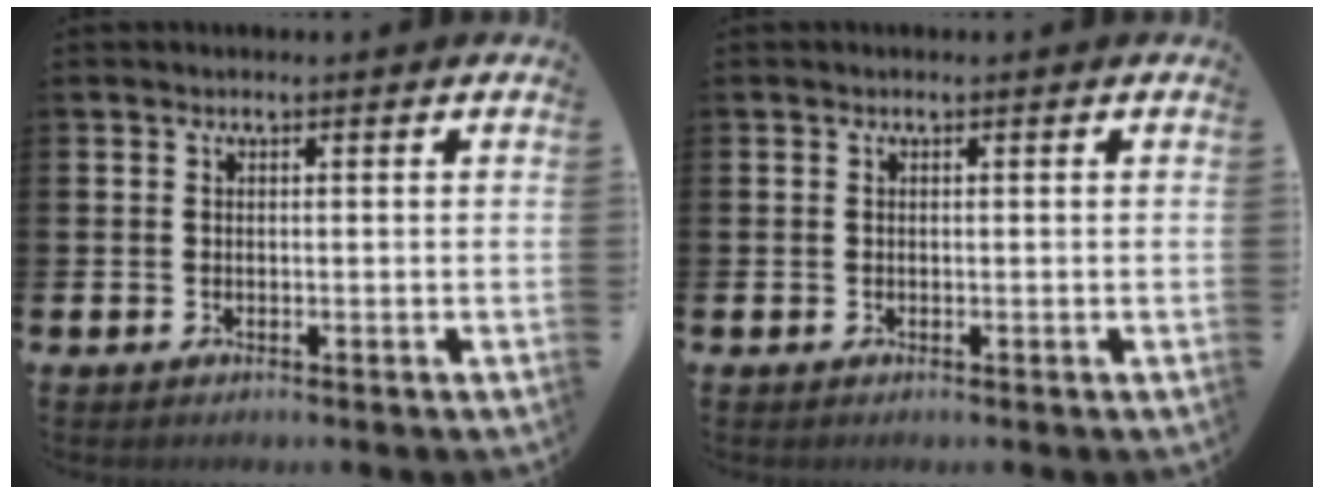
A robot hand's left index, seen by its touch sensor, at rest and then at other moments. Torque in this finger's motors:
{"motor_torque": [0.00, 0.00, 0.00, 0.00]}